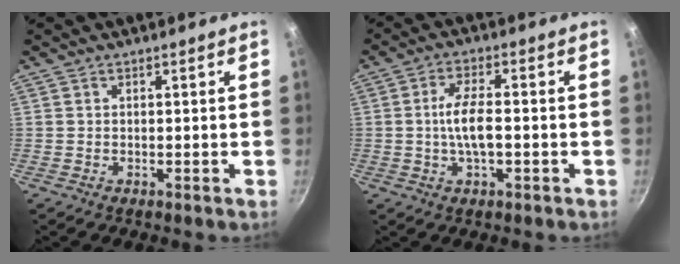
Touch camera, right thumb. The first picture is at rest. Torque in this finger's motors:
{"motor_torque": [1.28, 0.98, 1.22, -0.48, 0.45]}